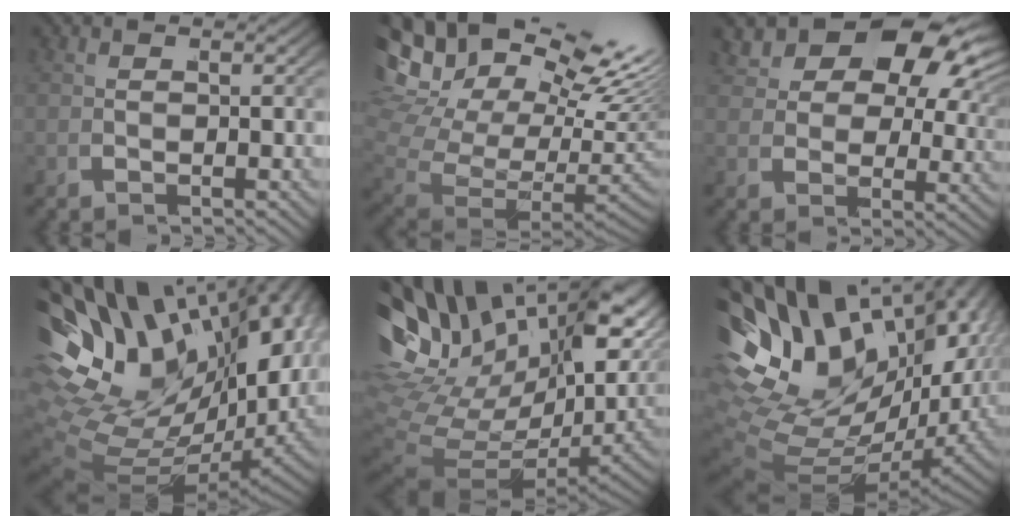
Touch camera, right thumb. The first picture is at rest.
{"total": 15.7, "force": [1.9, 11.3, 10.7], "torque": [-0.189, -0.020, 0.028]}
{"total": 10.4, "force": [4.9, 5.8, 7.2], "torque": [-0.125, 0.004, 0.077]}
{"total": 21.5, "force": [1.3, 14.2, 16.0], "torque": [-0.311, -0.026, 0.035]}
{"total": 17.7, "force": [2.9, 11.2, 13.4], "torque": [-0.262, -0.018, 0.059]}
{"total": 19.5, "force": [0.6, 13.3, 14.2], "torque": [-0.300, -0.033, 0.024]}